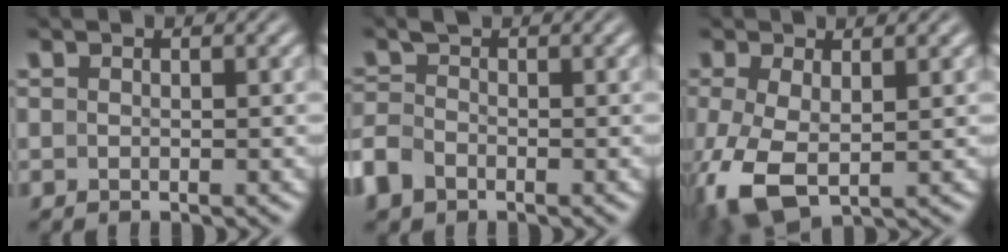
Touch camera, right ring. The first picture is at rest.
{"total": 2.6, "force": [-1.5, 1.8, 1.0], "torque": [-0.030, -0.012, -0.027]}
{"total": 7.3, "force": [-3.0, 4.8, 4.7], "torque": [-0.135, -0.048, -0.022]}